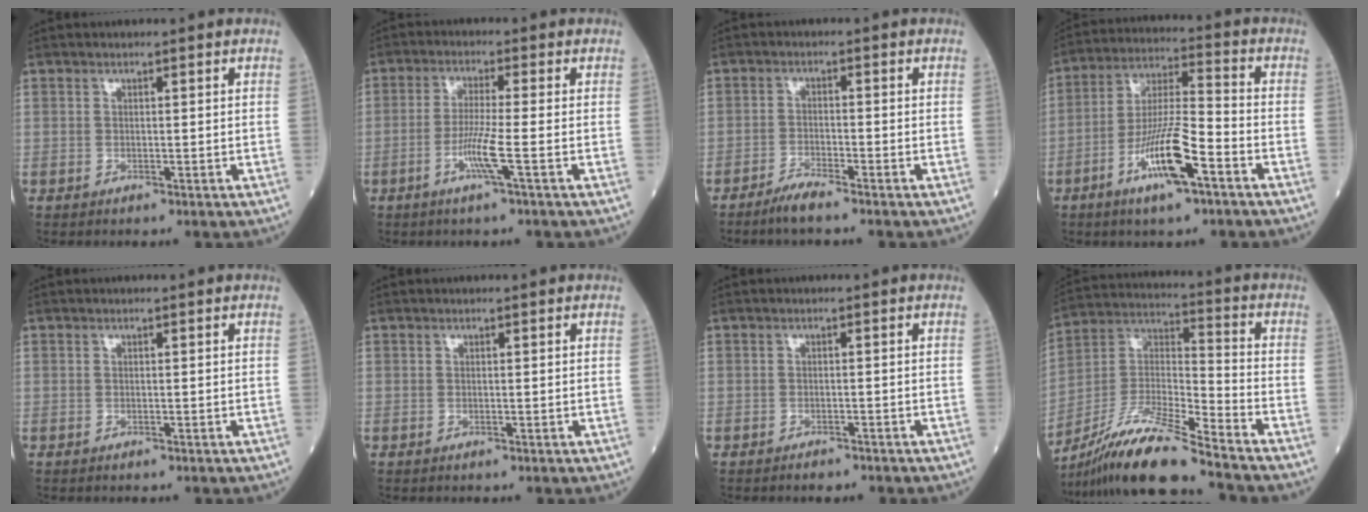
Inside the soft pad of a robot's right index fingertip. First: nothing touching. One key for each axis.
{"total": 5.1, "fx": -1.9, "fy": -0.9, "fz": 4.6, "tx": -0.094, "ty": -0.011, "tz": -0.039}
{"total": 3.1, "fx": -2.7, "fy": -0.3, "fz": 1.5, "tx": -0.035, "ty": -0.007, "tz": -0.057}
{"total": 11.5, "fx": -5.5, "fy": 1.6, "fz": 10.0, "tx": -0.193, "ty": -0.004, "tz": -0.100}
{"total": 0.5, "fx": -0.5, "fy": 0.1, "fz": 0.2, "tx": 0.000, "ty": -0.001, "tz": -0.008}
{"total": 0.0}
{"total": 2.1, "fx": -1.8, "fy": 0.6, "fz": 0.7, "tx": -0.012, "ty": -0.002, "tz": -0.020}
{"total": 15.3, "fx": -12.6, "fy": 0.0, "fz": 8.6, "tx": -0.168, "ty": -0.001, "tz": -0.231}